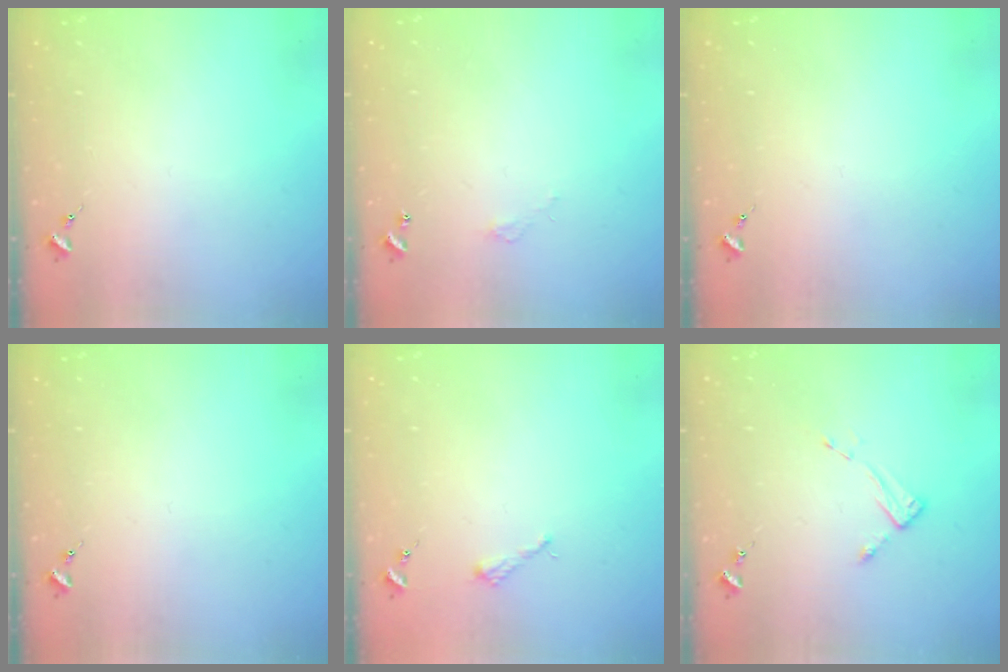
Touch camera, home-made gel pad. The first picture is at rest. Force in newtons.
{"total": 2.7, "press": 2.7, "slide": 0.2}
{"total": 0.0}
{"total": 0.0}
{"total": 2.2, "press": 2.2, "slide": 0.3}
{"total": 2.6, "press": 2.6, "slide": 0.4}